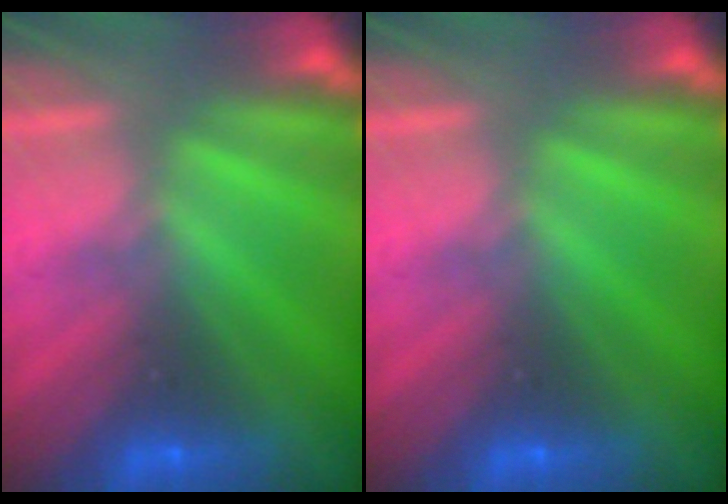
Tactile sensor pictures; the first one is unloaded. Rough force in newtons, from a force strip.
{"total": 0.0}